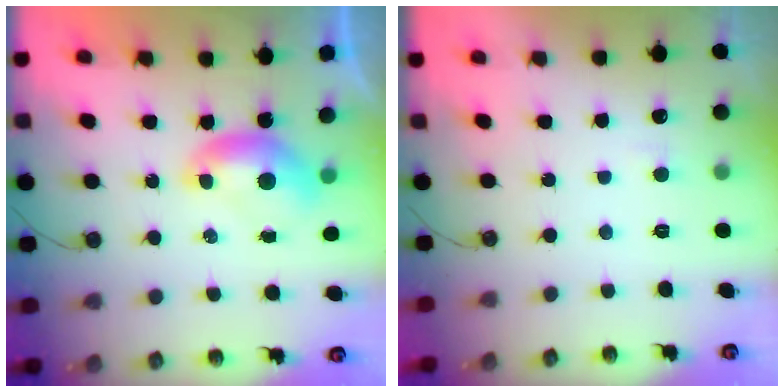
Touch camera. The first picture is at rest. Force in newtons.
{"total": 2.3, "press": 2.3, "slide": 0.4}